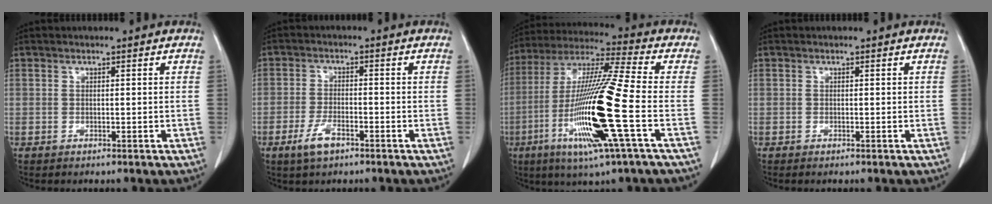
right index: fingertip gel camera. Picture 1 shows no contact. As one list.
[{"total": 4.2, "force": [-2.5, 1.5, 3.0], "torque": [-0.067, -0.002, -0.045]}, {"total": 19.7, "force": [-5.4, -0.4, 19.0], "torque": [-0.400, -0.025, -0.114]}, {"total": 0.0}]